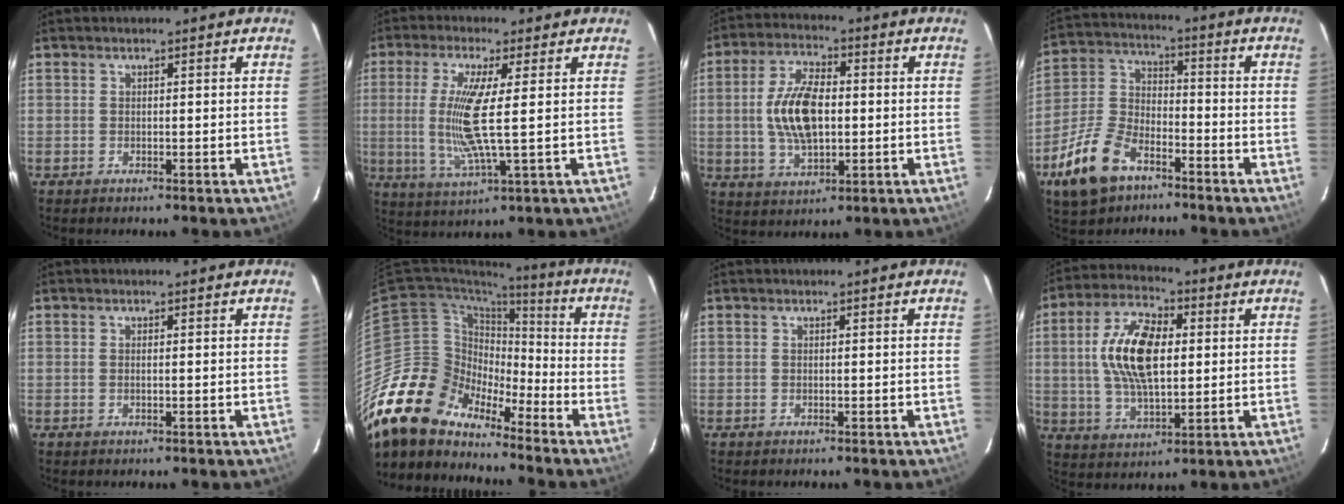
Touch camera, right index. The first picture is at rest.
{"total": 10.9, "force": [0.8, 0.8, 10.8], "torque": [-0.217, -0.011, 0.016]}
{"total": 11.7, "force": [-0.1, 5.9, 10.1], "torque": [-0.200, 0.008, 0.001]}
{"total": 13.6, "force": [-8.2, 7.4, 7.9], "torque": [-0.186, 0.008, -0.152]}
{"total": 0.6, "force": [0.0, -0.2, 0.6], "torque": [-0.011, 0.001, -0.002]}
{"total": 16.5, "force": [-14.1, 7.7, 3.8], "torque": [-0.085, 0.020, -0.270]}
{"total": 0.0}
{"total": 14.3, "force": [1.8, 6.9, 12.3], "torque": [-0.238, 0.014, 0.033]}